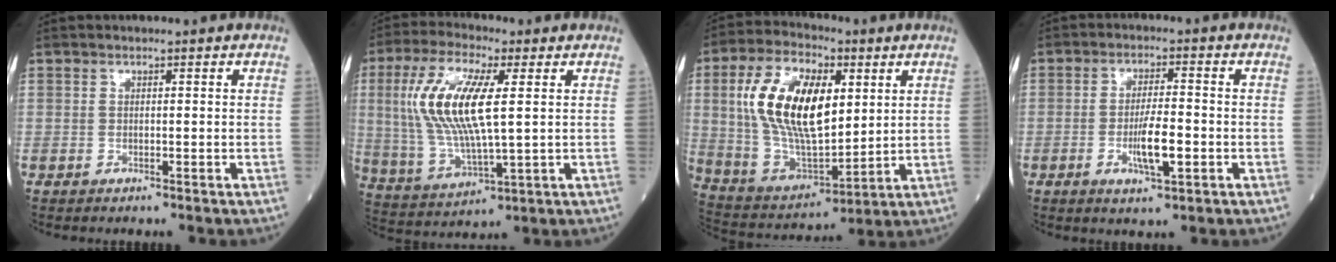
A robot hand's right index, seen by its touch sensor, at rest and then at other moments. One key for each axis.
{"total": 14.3, "fx": 2.7, "fy": 3.5, "fz": 13.6, "tx": -0.297, "ty": 0.008, "tz": 0.052}
{"total": 18.3, "fx": 4.4, "fy": 8.1, "fz": 15.9, "tx": -0.316, "ty": 0.015, "tz": 0.087}
{"total": 6.1, "fx": -1.8, "fy": 1.1, "fz": 5.7, "tx": -0.108, "ty": -0.005, "tz": -0.029}